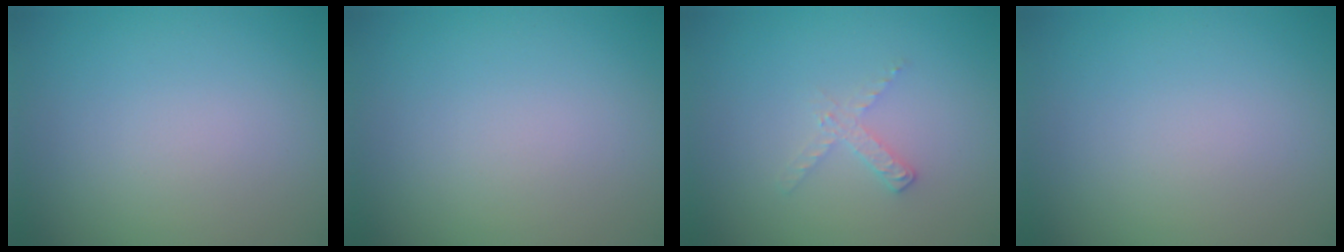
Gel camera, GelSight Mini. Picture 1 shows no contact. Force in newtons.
{"total": 0.0}
{"total": 1.4, "press": 1.4, "slide": 0.1}
{"total": 0.0}